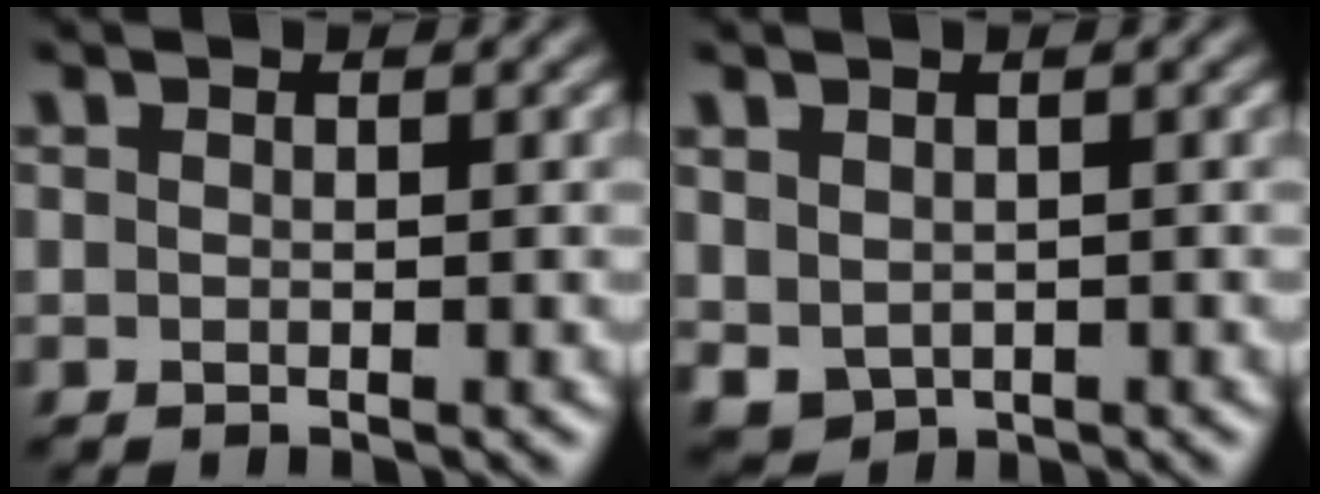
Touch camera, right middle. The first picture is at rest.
{"total": 1.8, "force": [0.4, 1.5, 0.9], "torque": [-0.021, -0.008, 0.014]}